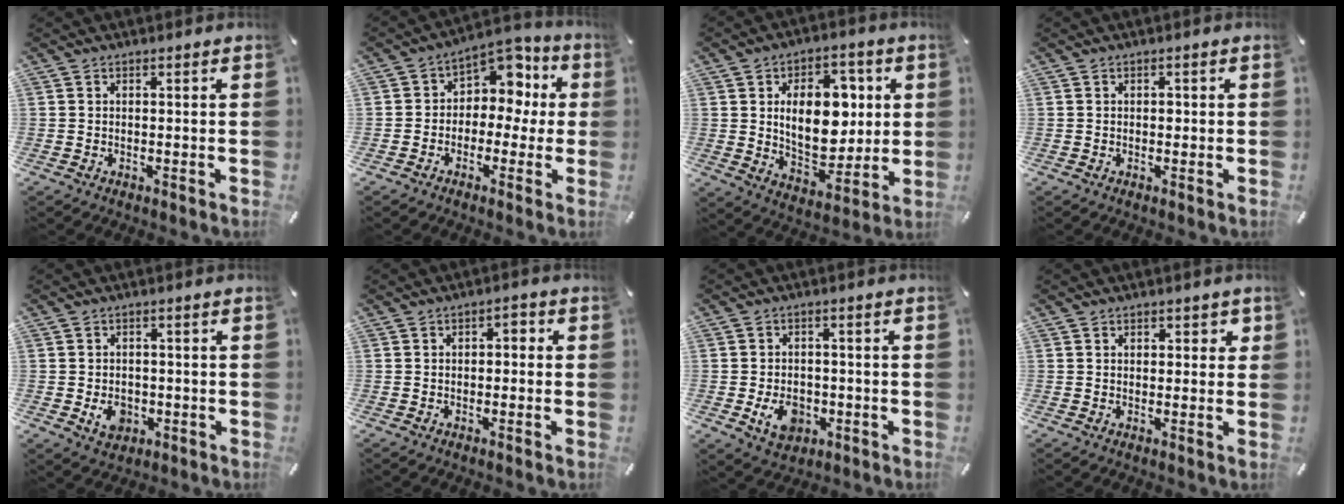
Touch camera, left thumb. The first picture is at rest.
{"total": 8.5, "force": [2.2, 7.2, 4.0], "torque": [-0.044, -0.025, 0.035]}
{"total": 15.6, "force": [2.8, 10.6, 11.1], "torque": [-0.162, -0.003, 0.046]}
{"total": 1.0, "force": [-0.1, 0.8, 0.5], "torque": [-0.010, 0.004, -0.003]}
{"total": 5.1, "force": [-1.2, 4.2, 2.6], "torque": [-0.034, 0.000, -0.020]}
{"total": 2.3, "force": [-0.6, 1.5, 1.6], "torque": [-0.023, 0.010, -0.018]}
{"total": 7.3, "force": [-2.1, 5.6, 4.2], "torque": [-0.079, 0.003, -0.038]}
{"total": 1.8, "force": [0.6, 1.3, 1.0], "torque": [-0.005, -0.001, 0.005]}